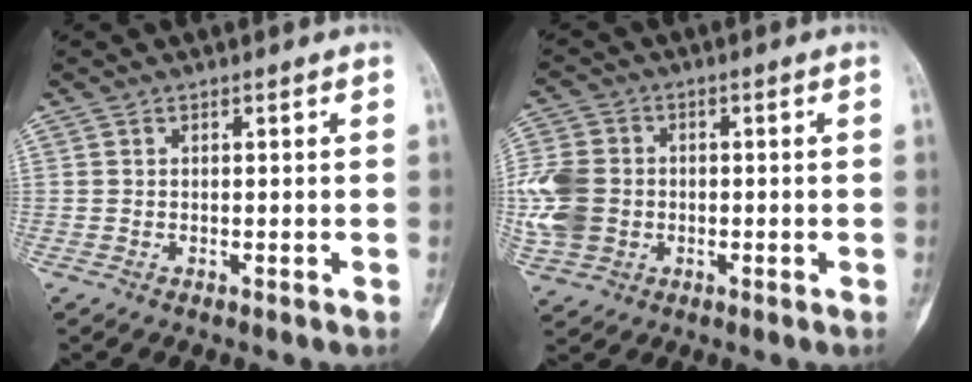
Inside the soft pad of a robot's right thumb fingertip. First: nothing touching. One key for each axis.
{"total": 11.9, "fx": -0.8, "fy": 9.7, "fz": 6.8, "tx": -0.160, "ty": 0.007, "tz": -0.011}